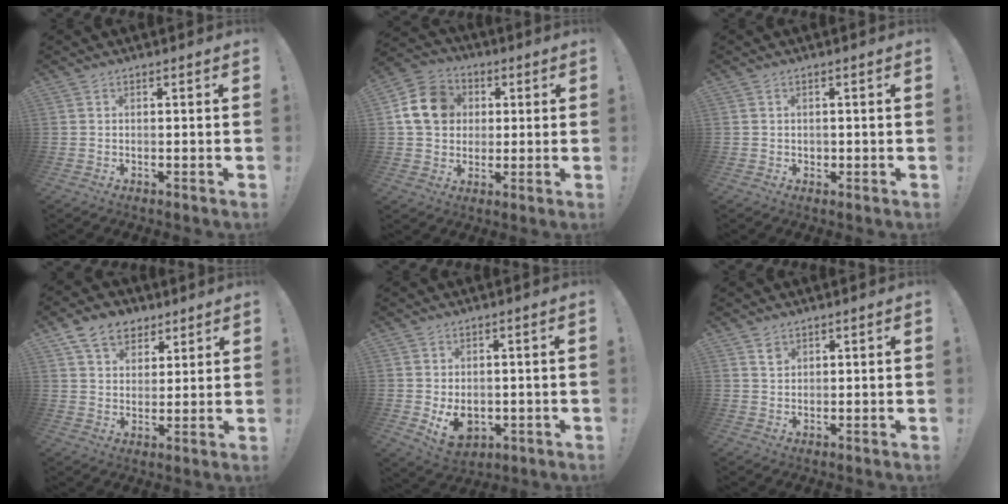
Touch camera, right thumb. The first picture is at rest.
{"total": 13.9, "force": [3.0, 11.8, 6.8], "torque": [-0.097, 0.001, 0.064]}
{"total": 1.1, "force": [0.0, 1.1, 0.1], "torque": [-0.003, 0.003, 0.000]}
{"total": 10.5, "force": [6.2, 7.6, 3.8], "torque": [-0.062, -0.029, 0.122]}
{"total": 6.6, "force": [-0.5, 5.2, 4.0], "torque": [-0.046, 0.002, -0.005]}
{"total": 2.6, "force": [1.8, 1.7, 0.6], "torque": [0.005, -0.013, 0.031]}